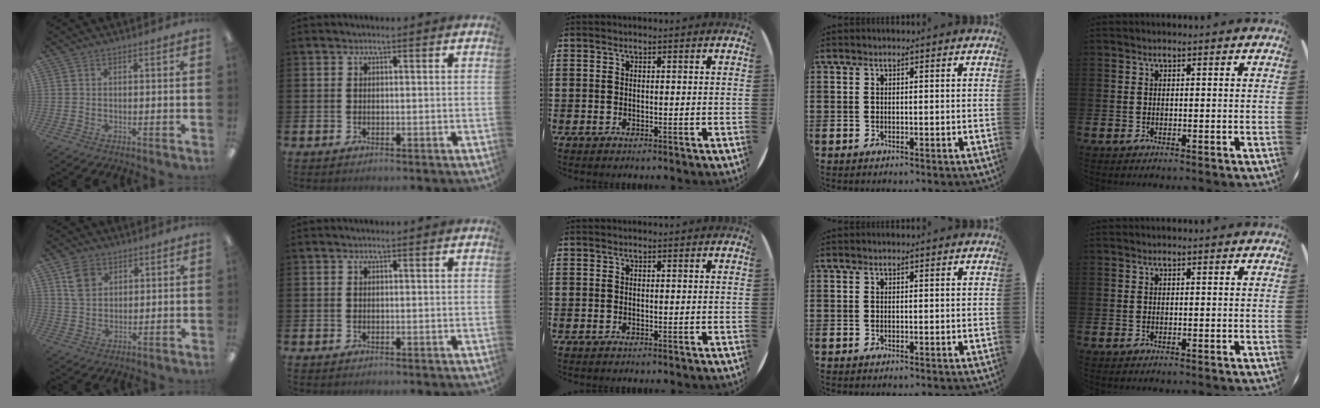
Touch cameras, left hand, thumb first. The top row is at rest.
{"thumb": {"total": 6.7, "force": [3.5, 5.0, 2.8], "torque": [-0.055, 0.005, 0.066]}}